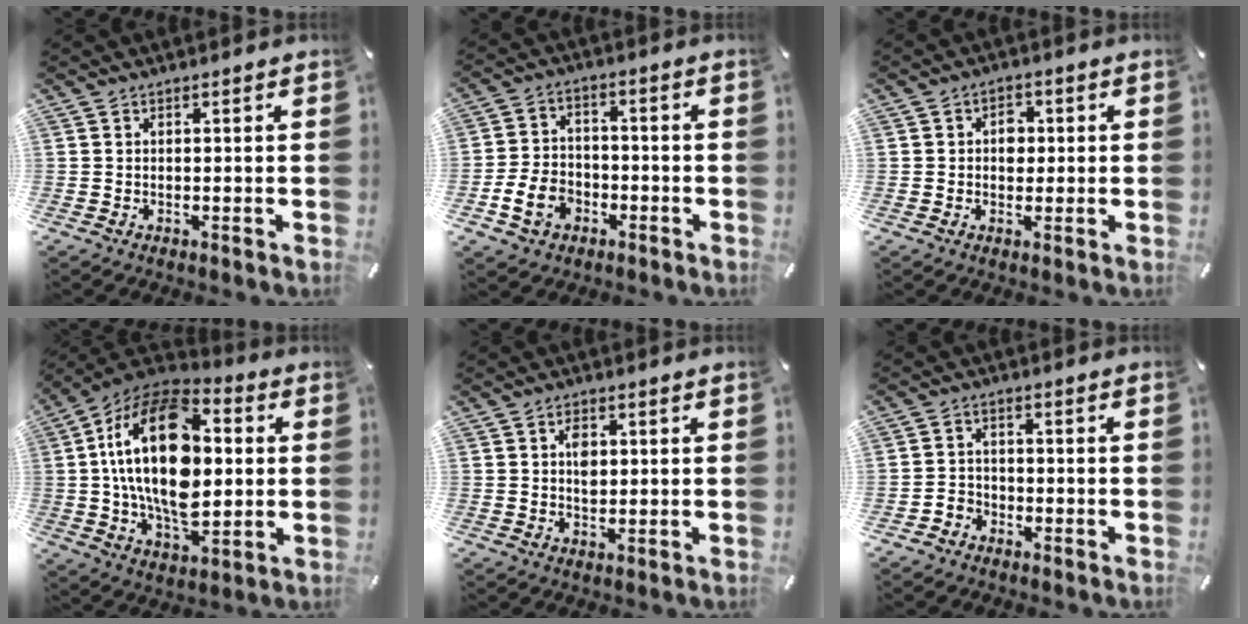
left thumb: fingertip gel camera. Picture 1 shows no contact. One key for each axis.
{"total": 8.9, "fx": -3.5, "fy": 6.9, "fz": 4.2, "tx": -0.102, "ty": 0.020, "tz": -0.064}
{"total": 3.9, "fx": 0.1, "fy": 3.0, "fz": 2.6, "tx": -0.019, "ty": -0.003, "tz": -0.007}
{"total": 24.9, "fx": 2.0, "fy": 15.2, "fz": 19.7, "tx": -0.396, "ty": -0.002, "tz": 0.027}
{"total": 3.7, "fx": 0.7, "fy": 2.4, "fz": 2.7, "tx": -0.034, "ty": -0.003, "tz": 0.005}
{"total": 3.6, "fx": -2.7, "fy": 2.3, "fz": 0.5, "tx": -0.006, "ty": 0.018, "tz": -0.054}